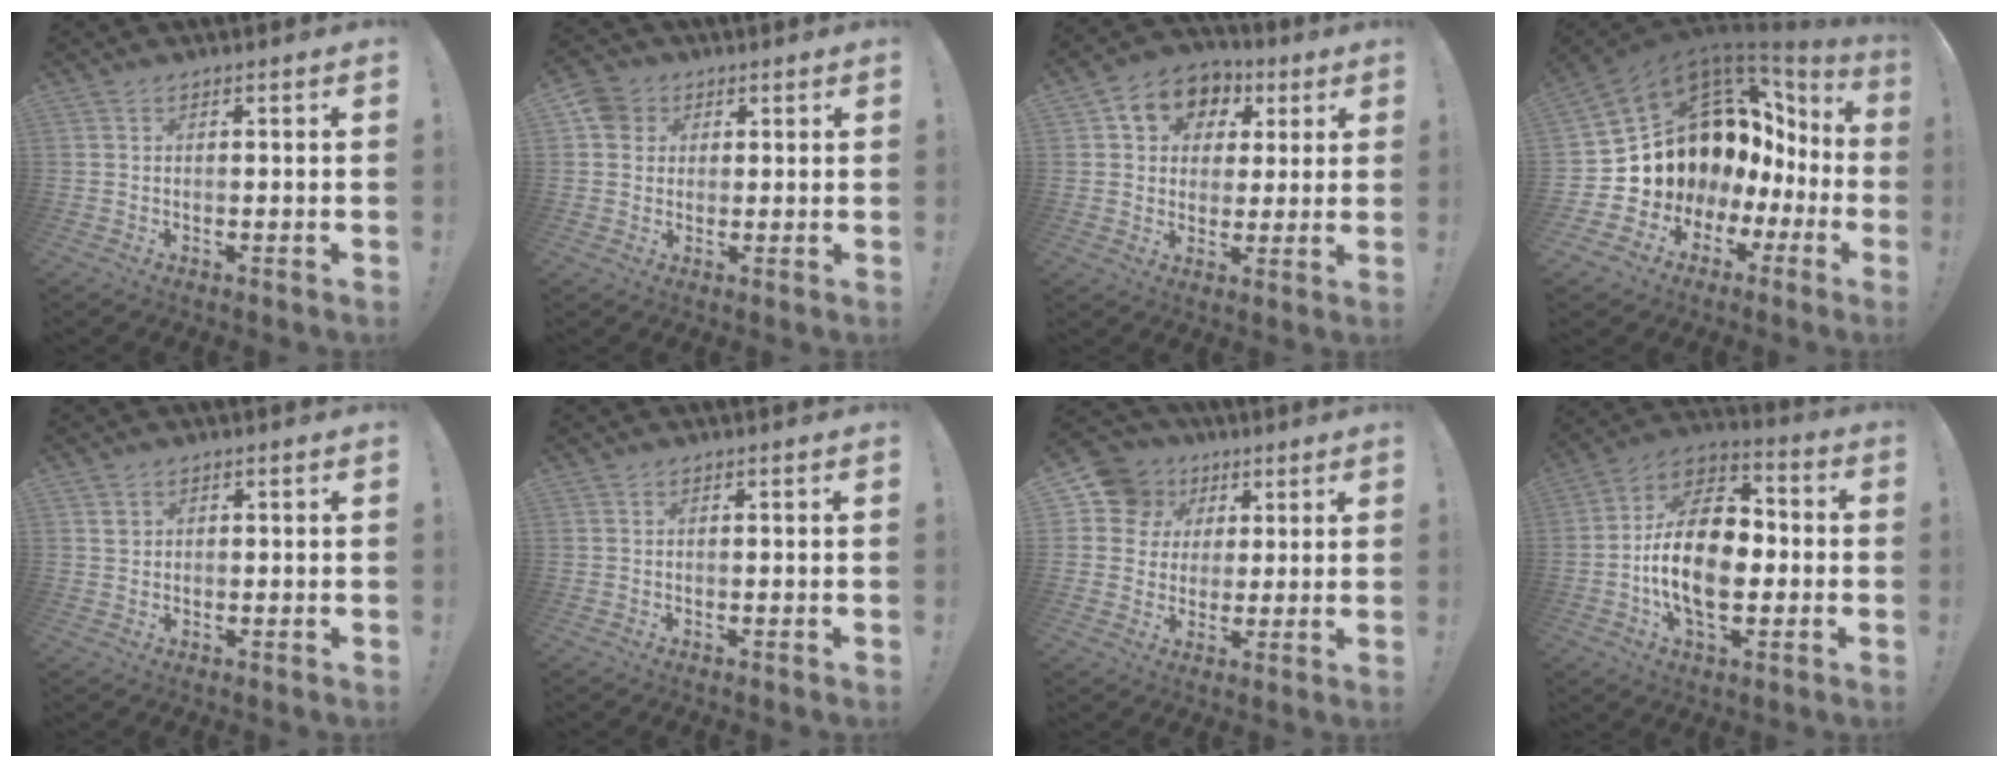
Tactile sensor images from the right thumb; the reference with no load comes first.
{"total": 5.7, "force": [1.9, 5.1, 1.7], "torque": [-0.026, 0.001, 0.038]}
{"total": 9.5, "force": [3.1, 8.1, 3.7], "torque": [-0.053, -0.014, 0.064]}
{"total": 12.9, "force": [6.8, 9.0, 6.2], "torque": [-0.089, -0.075, 0.156]}
{"total": 1.6, "force": [1.0, 1.3, 0.1], "torque": [0.014, -0.003, 0.016]}
{"total": 0.0}
{"total": 12.1, "force": [4.8, 10.5, 3.5], "torque": [-0.044, -0.024, 0.096]}
{"total": 19.4, "force": [-2.7, 11.7, 15.3], "torque": [-0.278, 0.014, -0.045]}